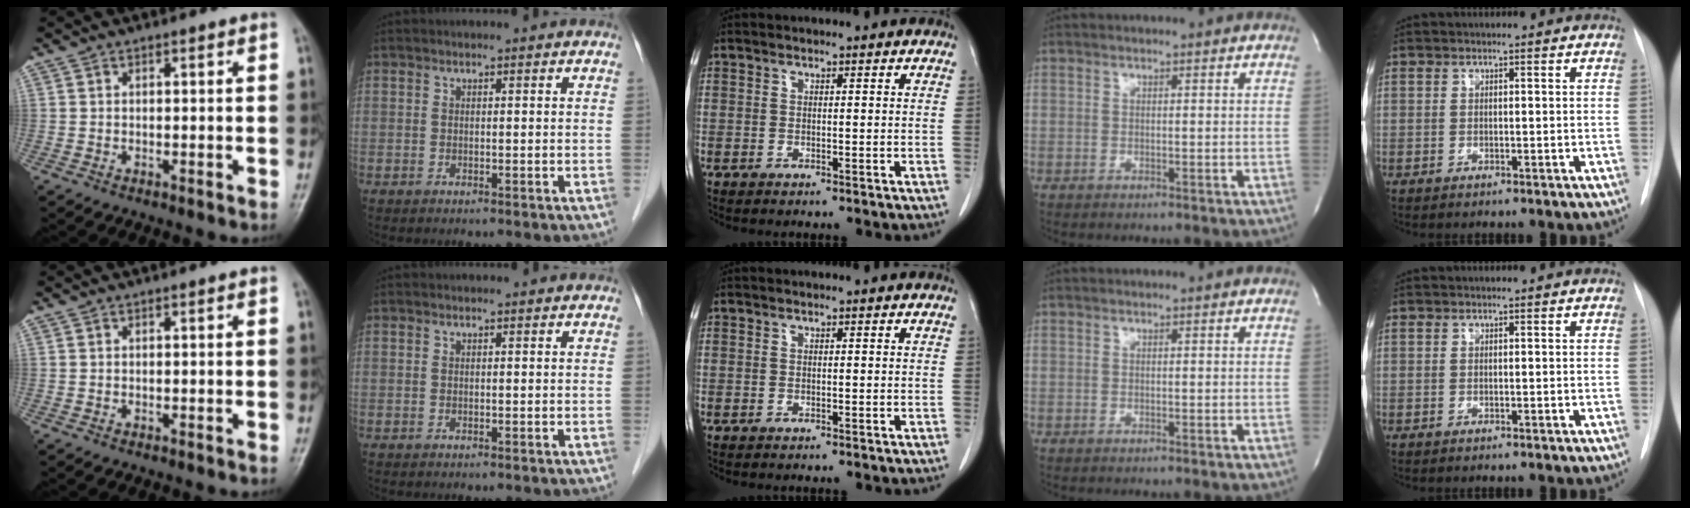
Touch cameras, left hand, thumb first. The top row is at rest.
{}